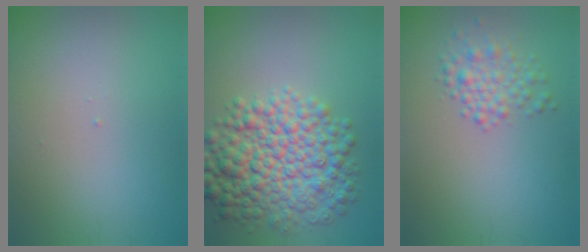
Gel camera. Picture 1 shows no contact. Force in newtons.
{"total": 9.1, "press": 9.1, "slide": 0.0}
{"total": 2.5, "press": 2.5, "slide": 0.0}